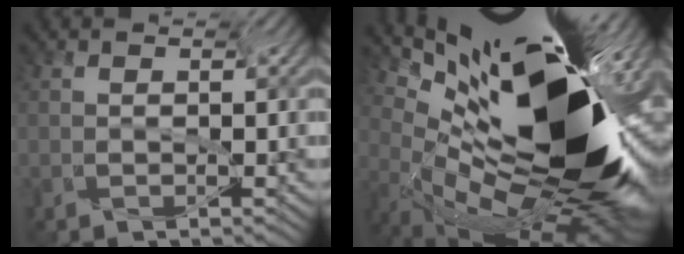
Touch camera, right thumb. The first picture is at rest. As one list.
[{"total": 16.3, "force": [-0.5, 6.1, 15.1], "torque": [-0.235, 0.010, 0.010]}]